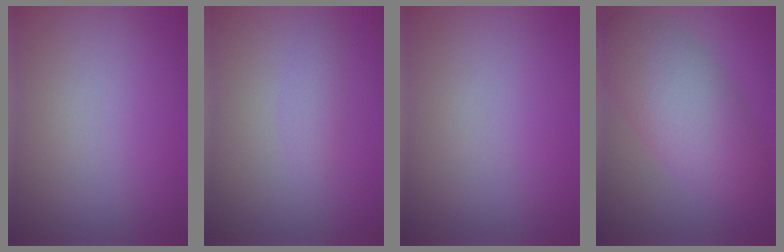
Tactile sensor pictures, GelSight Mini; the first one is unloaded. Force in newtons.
{"total": 1.1, "press": 1.1, "slide": 0.0}
{"total": 0.0}
{"total": 7.5, "press": 7.5, "slide": 0.1}